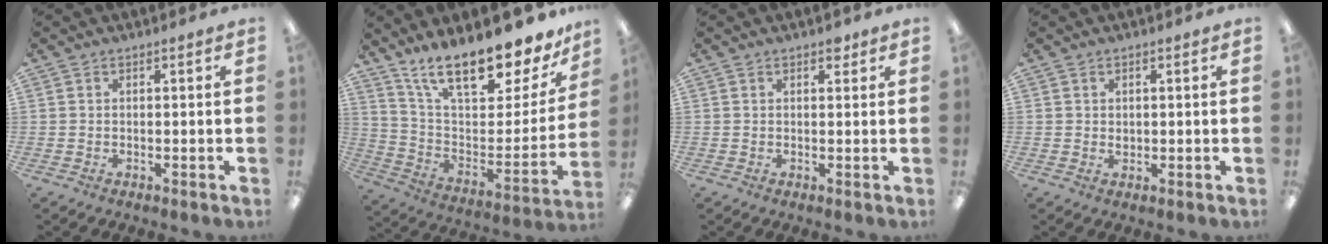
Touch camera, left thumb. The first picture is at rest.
{"total": 20.0, "force": [15.7, 6.2, 10.9], "torque": [-0.177, -0.113, 0.271]}
{"total": 2.0, "force": [1.4, 1.1, 1.0], "torque": [-0.005, -0.003, 0.020]}
{"total": 1.0, "force": [0.5, 0.9, 0.2], "torque": [-0.006, 0.002, 0.009]}